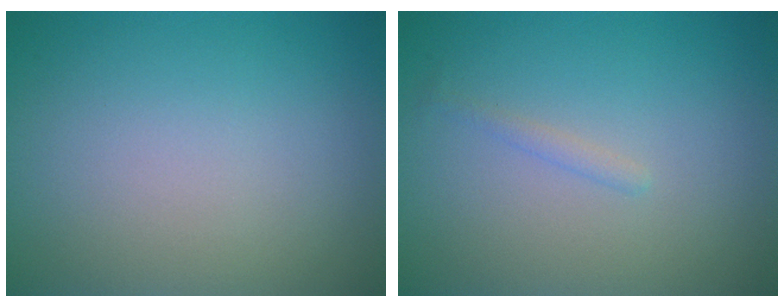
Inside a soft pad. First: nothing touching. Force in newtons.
{"total": 0.7, "press": 0.7, "slide": 0.1}